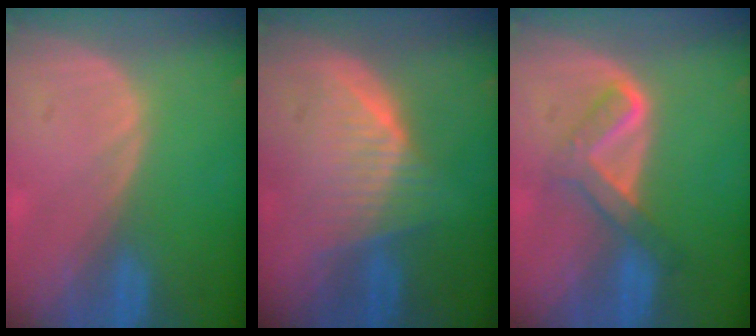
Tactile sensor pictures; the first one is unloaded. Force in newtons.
{"total": 6.4, "press": 6.2, "slide": 1.6}
{"total": 5.1, "press": 5.1, "slide": 0.8}